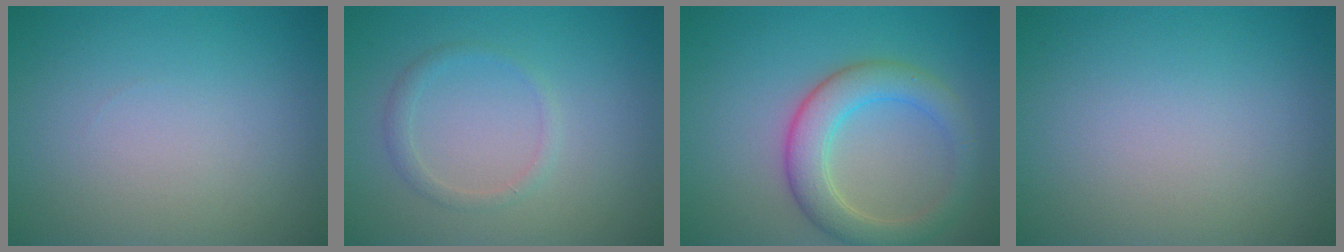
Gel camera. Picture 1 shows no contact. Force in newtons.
{"total": 1.3, "press": 1.3, "slide": 0.0}
{"total": 4.8, "press": 4.8, "slide": 0.2}
{"total": 0.0}